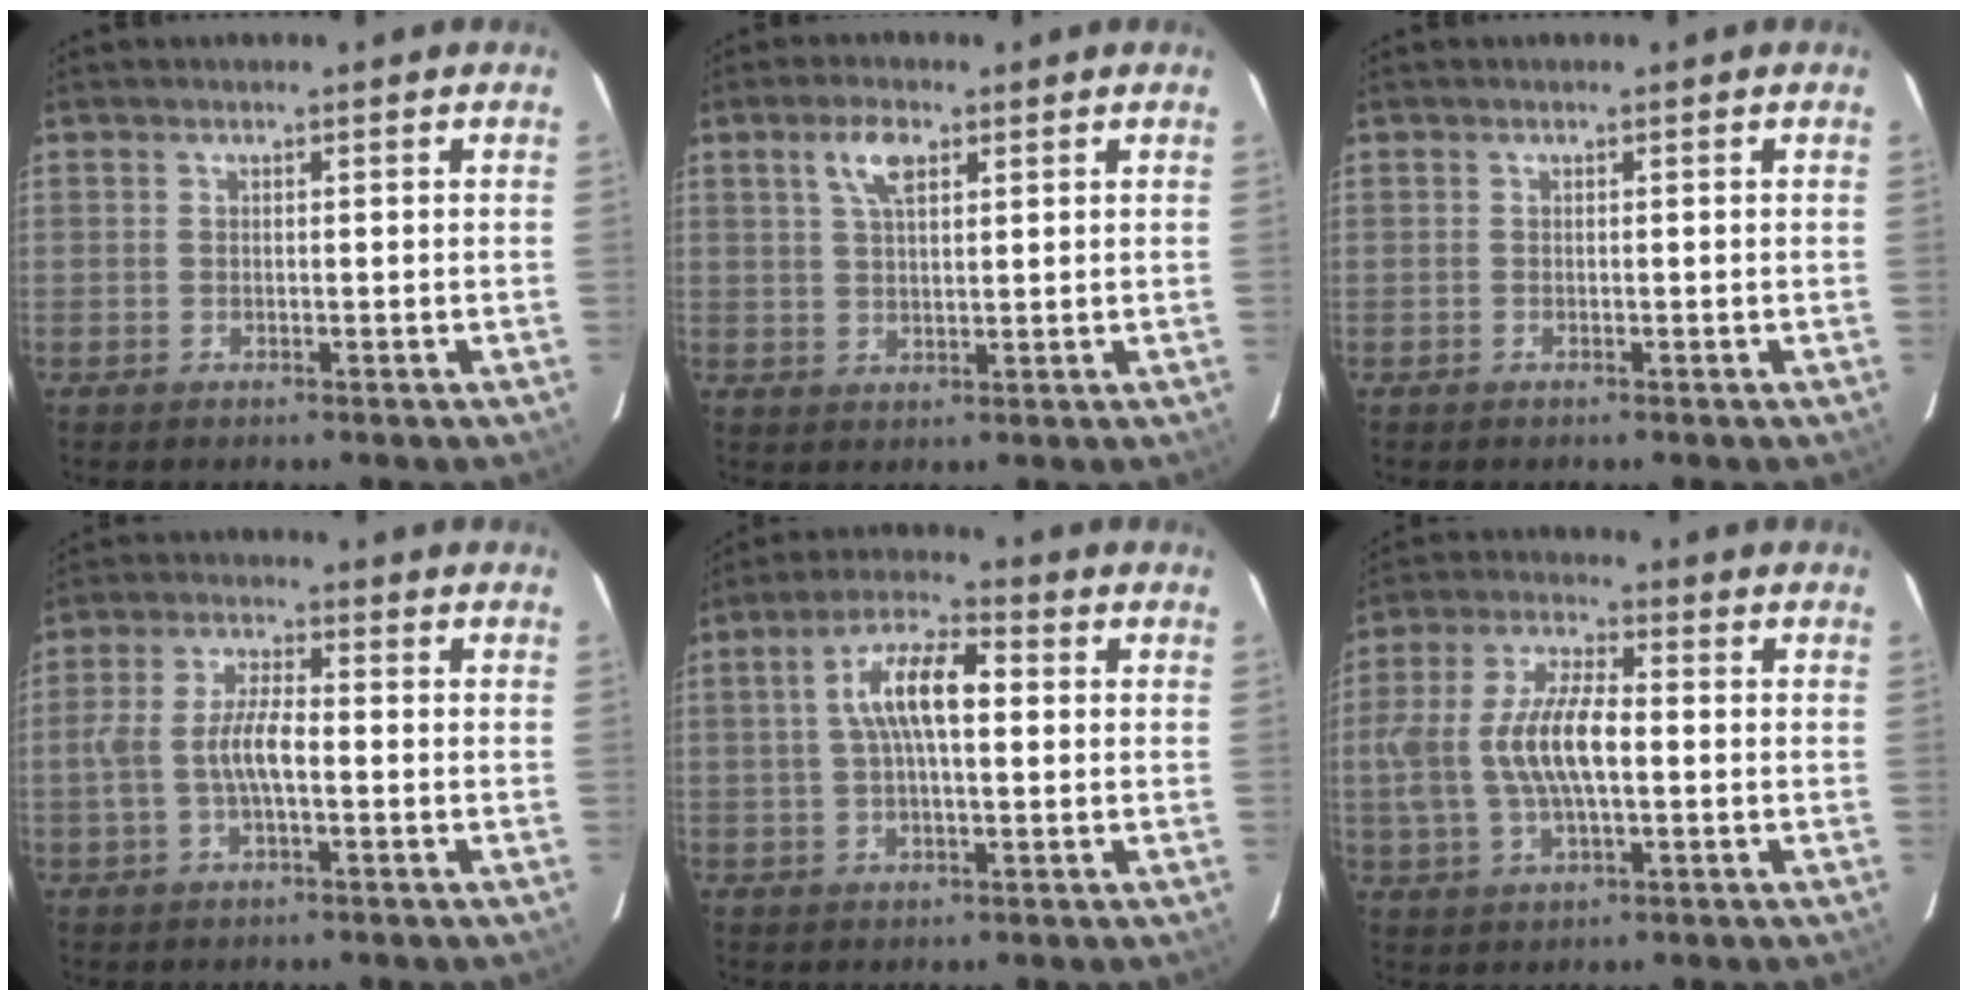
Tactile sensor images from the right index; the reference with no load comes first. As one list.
[{"total": 4.9, "force": [2.2, 1.7, 4.0], "torque": [-0.075, 0.009, 0.041]}, {"total": 0.0}, {"total": 6.8, "force": [-1.4, 2.2, 6.3], "torque": [-0.129, 0.009, -0.025]}, {"total": 9.7, "force": [1.4, 3.4, 9.0], "torque": [-0.166, 0.021, 0.023]}, {"total": 12.7, "force": [-0.7, 5.2, 11.6], "torque": [-0.240, 0.008, -0.011]}]